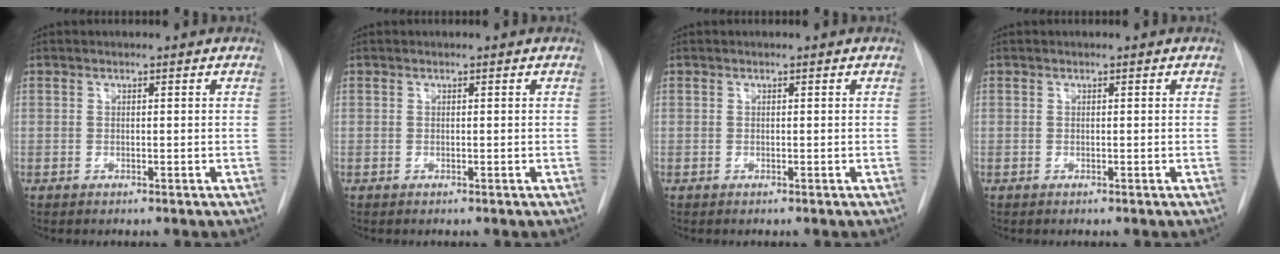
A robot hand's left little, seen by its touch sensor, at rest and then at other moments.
{"total": 0.0}
{"total": 0.0}
{"total": 0.0}